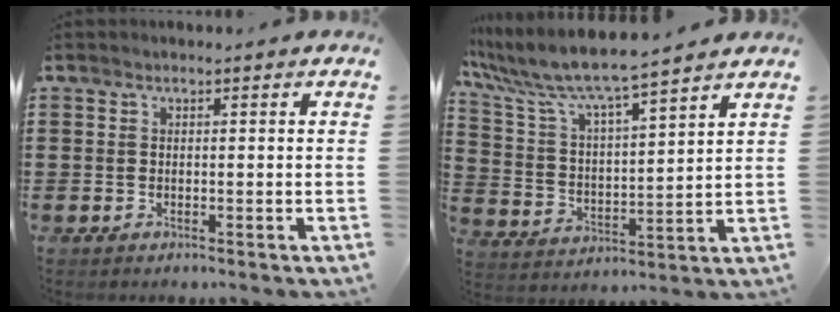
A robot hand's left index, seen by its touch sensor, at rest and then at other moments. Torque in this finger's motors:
{"motor_torque": [1.33, -0.81, 0.92, 0.21]}